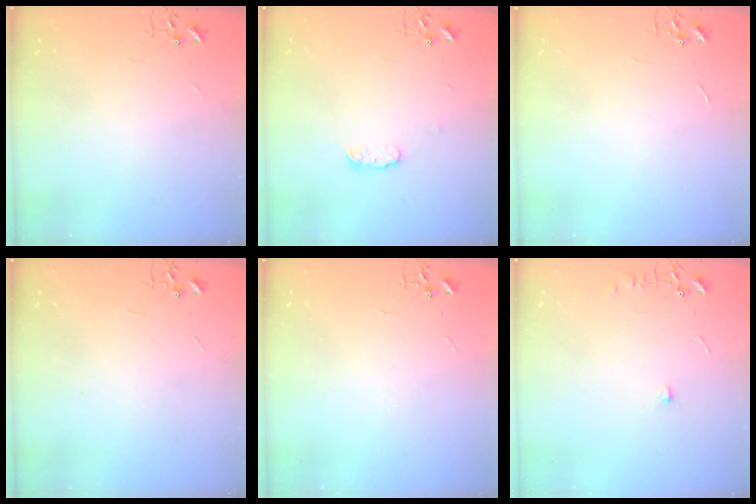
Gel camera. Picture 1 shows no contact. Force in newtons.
{"total": 5.8, "press": 5.8, "slide": 0.3}
{"total": 0.0}
{"total": 0.0}
{"total": 0.0}
{"total": 6.1, "press": 6.1, "slide": 0.8}